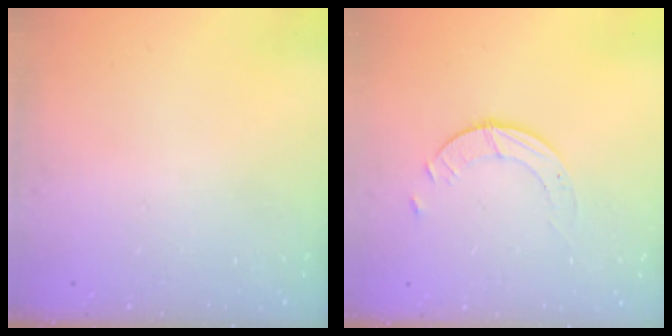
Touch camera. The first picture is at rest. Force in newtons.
{"total": 1.8, "press": 1.8, "slide": 0.2}